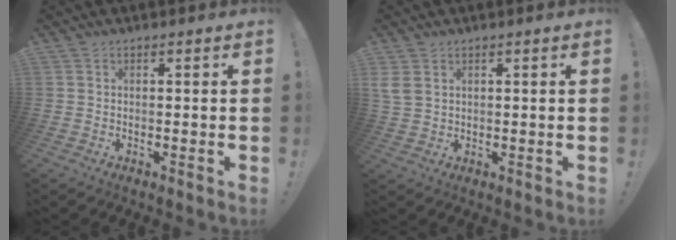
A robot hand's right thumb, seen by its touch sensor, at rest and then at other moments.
{"total": 4.2, "force": [2.0, 2.7, 2.5], "torque": [-0.049, -0.006, 0.040]}